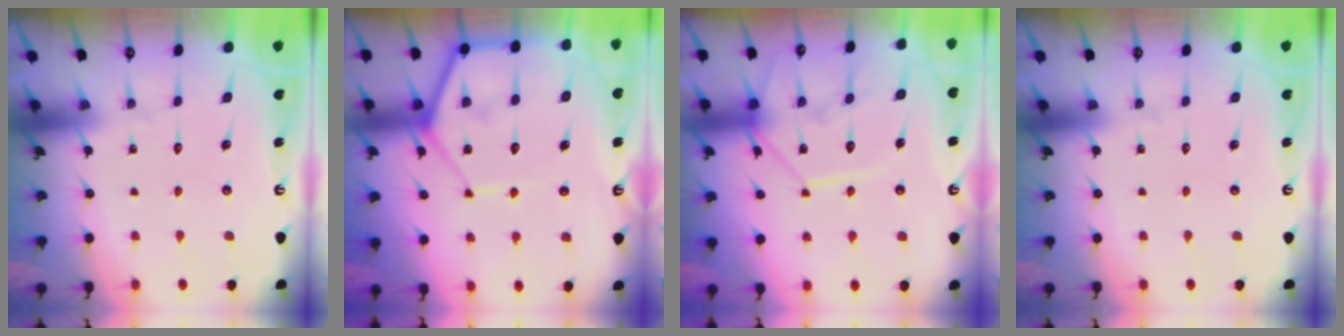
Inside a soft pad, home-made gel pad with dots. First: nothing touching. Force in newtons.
{"total": 12.1, "press": 12.1, "slide": 1.1}
{"total": 12.6, "press": 12.6, "slide": 1.5}
{"total": 0.0}